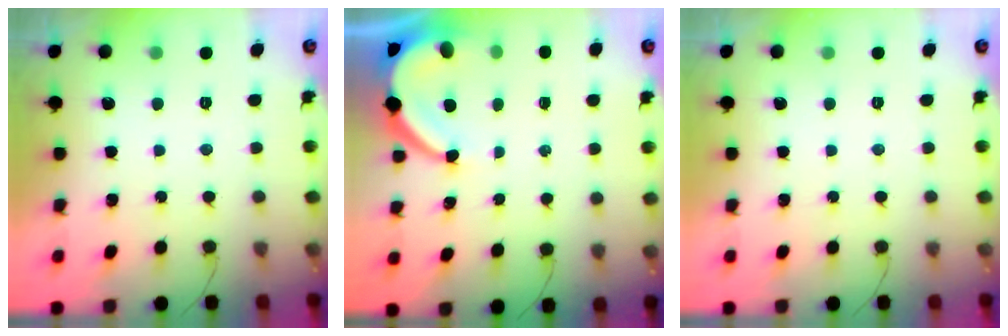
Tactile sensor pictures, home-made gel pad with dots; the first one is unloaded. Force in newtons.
{"total": 7.6, "press": 7.6, "slide": 0.6}
{"total": 0.0}